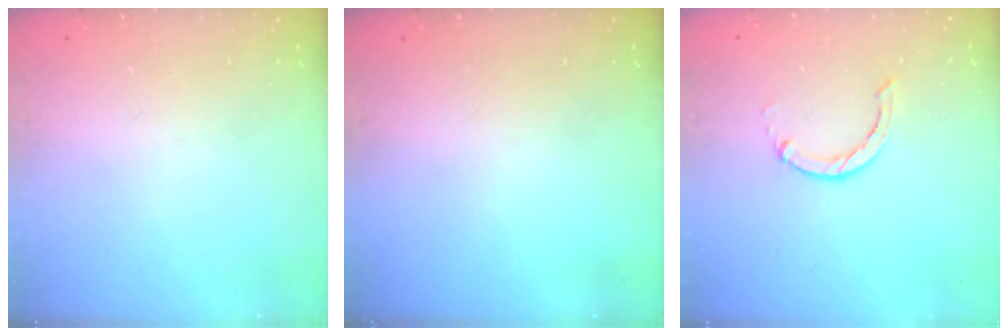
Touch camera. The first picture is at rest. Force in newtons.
{"total": 0.0}
{"total": 0.0}